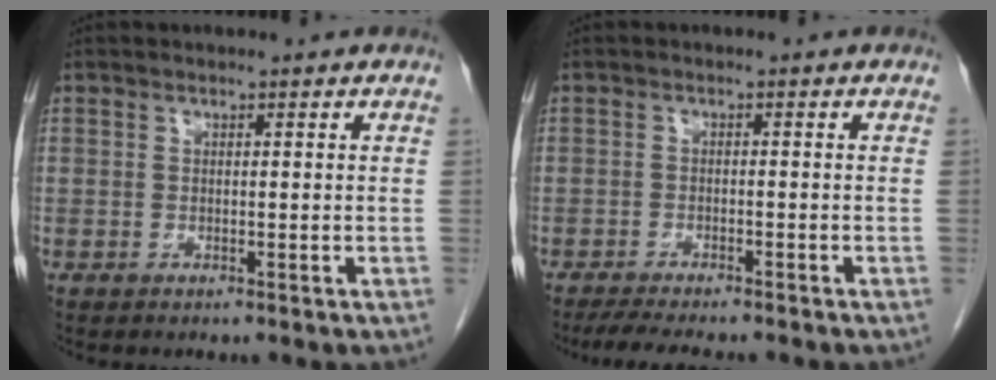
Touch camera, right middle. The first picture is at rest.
{"total": 7.4, "force": [-6.3, 0.9, 3.7], "torque": [-0.056, -0.016, -0.096]}